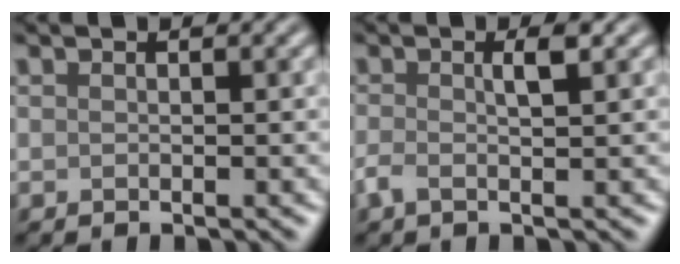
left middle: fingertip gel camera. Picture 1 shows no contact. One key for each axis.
{"total": 2.1, "fx": -0.2, "fy": 0.3, "fz": 2.0, "tx": -0.043, "ty": 0.007, "tz": -0.004}